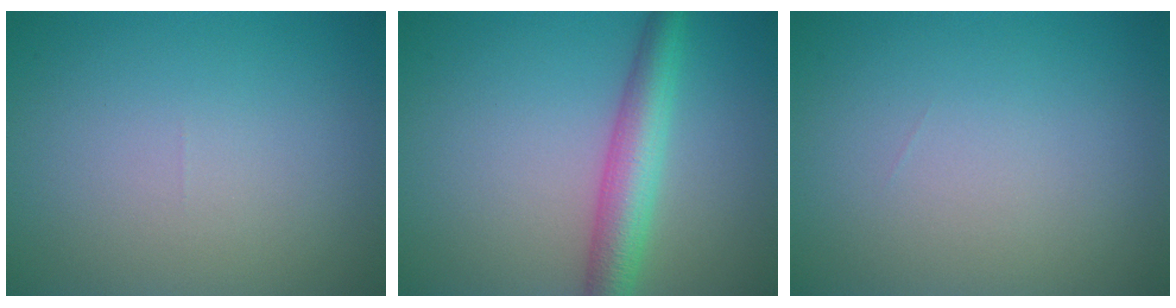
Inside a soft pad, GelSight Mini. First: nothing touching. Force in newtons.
{"total": 4.7, "press": 4.7, "slide": 0.1}
{"total": 0.0}